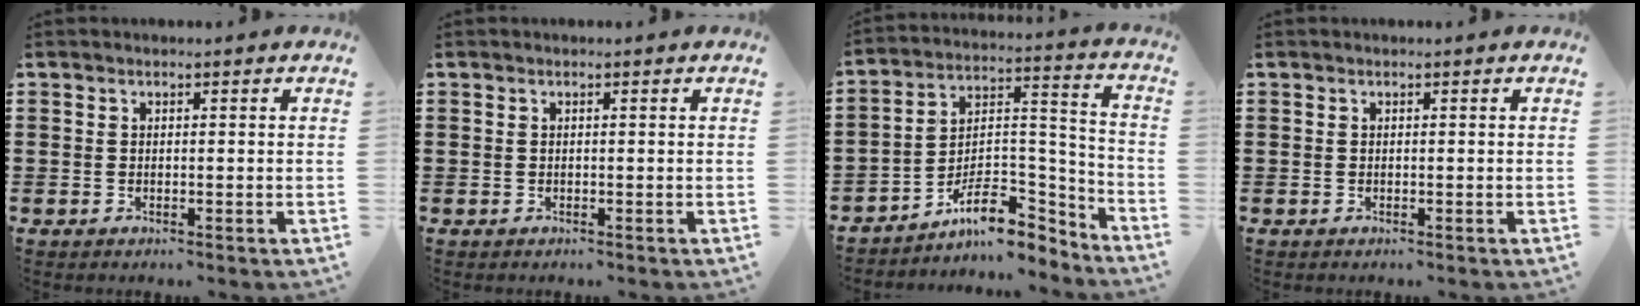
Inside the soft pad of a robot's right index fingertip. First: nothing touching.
{"total": 0.0}
{"total": 10.0, "force": [-7.5, 4.2, 5.1], "torque": [-0.087, 0.016, -0.139]}
{"total": 0.0}